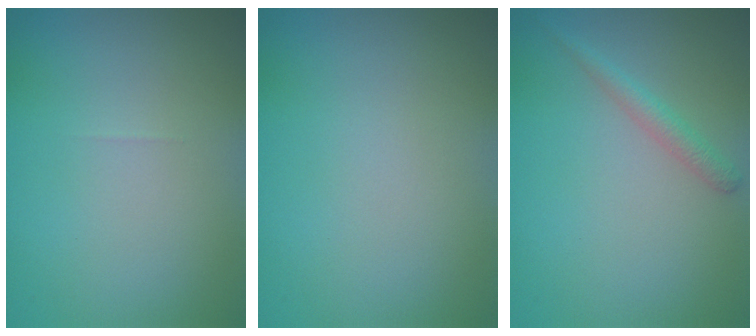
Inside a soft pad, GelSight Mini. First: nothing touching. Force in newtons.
{"total": 0.0}
{"total": 1.6, "press": 1.6, "slide": 0.0}